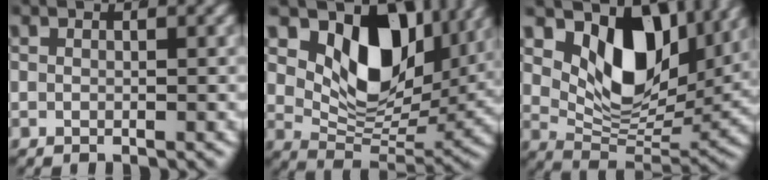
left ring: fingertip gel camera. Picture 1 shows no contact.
{"total": 12.0, "force": [4.0, 7.8, 8.2], "torque": [-0.135, -0.014, 0.066]}
{"total": 11.7, "force": [4.2, 7.2, 8.2], "torque": [-0.143, -0.012, 0.070]}